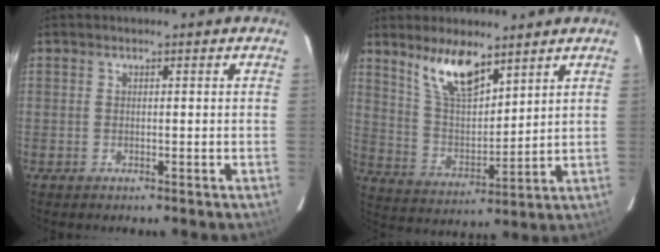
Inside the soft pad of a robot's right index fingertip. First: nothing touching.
{"total": 11.1, "force": [7.7, 3.7, 7.0], "torque": [-0.127, 0.002, 0.158]}